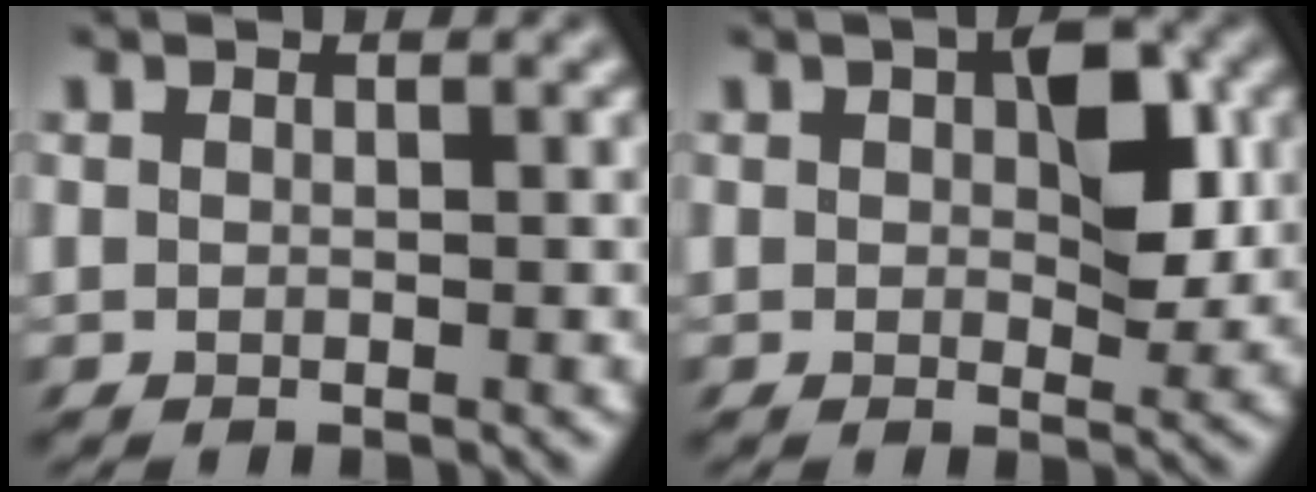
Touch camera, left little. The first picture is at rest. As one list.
[{"total": 5.8, "force": [1.3, 3.2, 4.6], "torque": [-0.076, 0.003, 0.019]}]